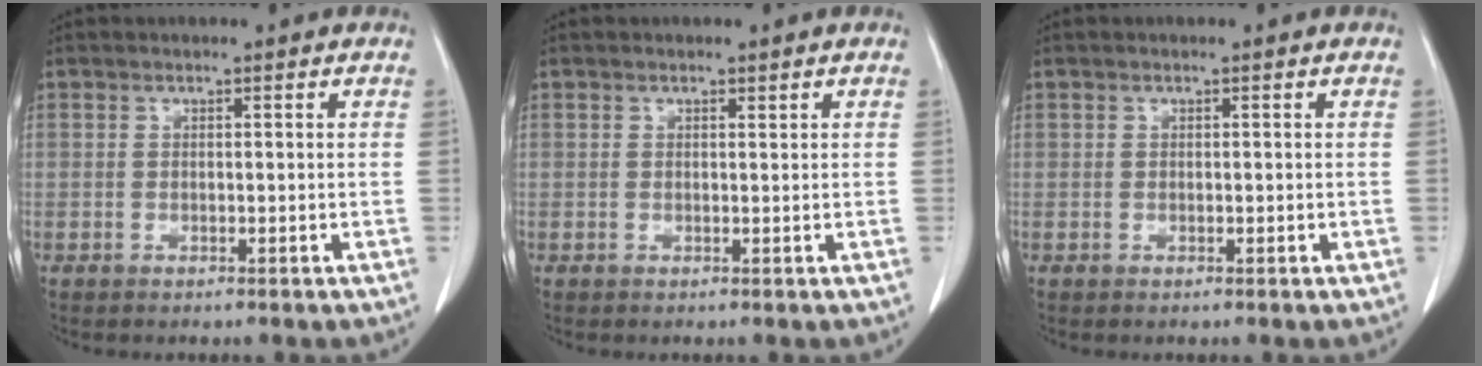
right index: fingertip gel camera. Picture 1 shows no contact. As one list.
[{"total": 0.8, "force": [0.5, 0.4, 0.5], "torque": [-0.013, 0.000, 0.009]}, {"total": 0.8, "force": [0.0, 0.5, 0.5], "torque": [-0.016, 0.006, 0.003]}]